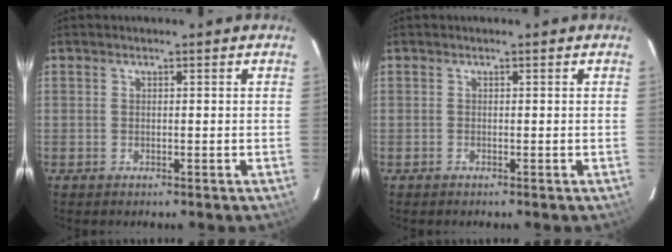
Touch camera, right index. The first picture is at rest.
{"total": 0.0}